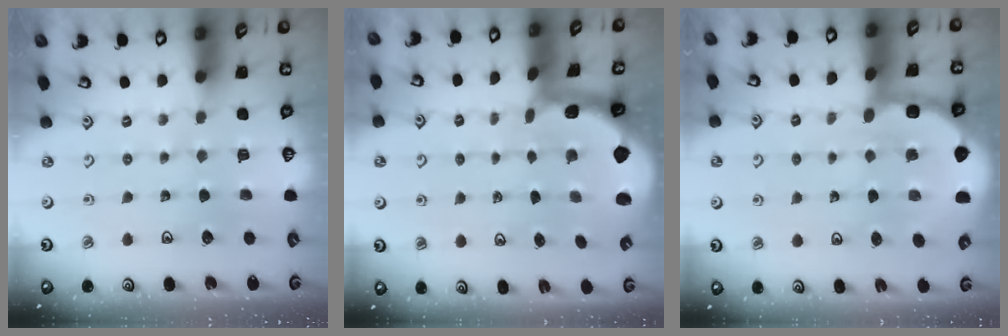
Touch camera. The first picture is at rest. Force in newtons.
{"total": 1.1, "press": 1.0, "slide": 0.4}
{"total": 6.4, "press": 6.2, "slide": 1.7}